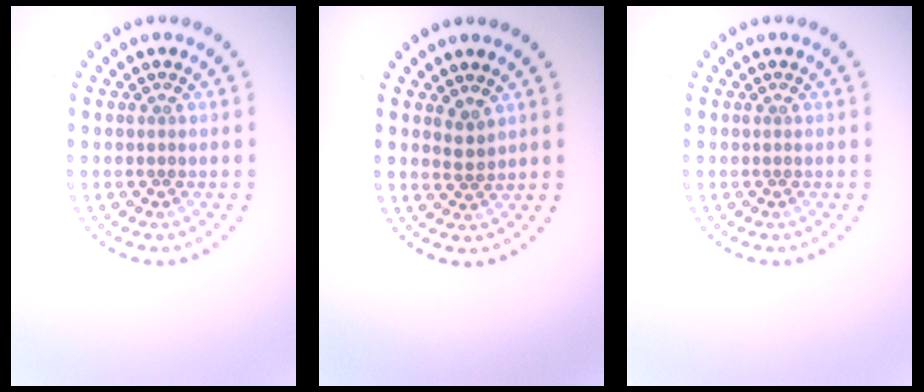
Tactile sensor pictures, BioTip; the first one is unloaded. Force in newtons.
{"total": 1.2, "press": 1.0, "slide": 0.6}
{"total": 0.0}